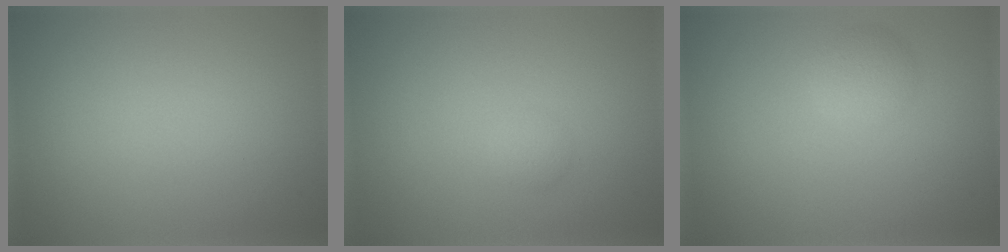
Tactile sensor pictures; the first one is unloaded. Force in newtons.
{"total": 0.8, "press": 0.8, "slide": 0.0}
{"total": 1.8, "press": 1.8, "slide": 0.1}